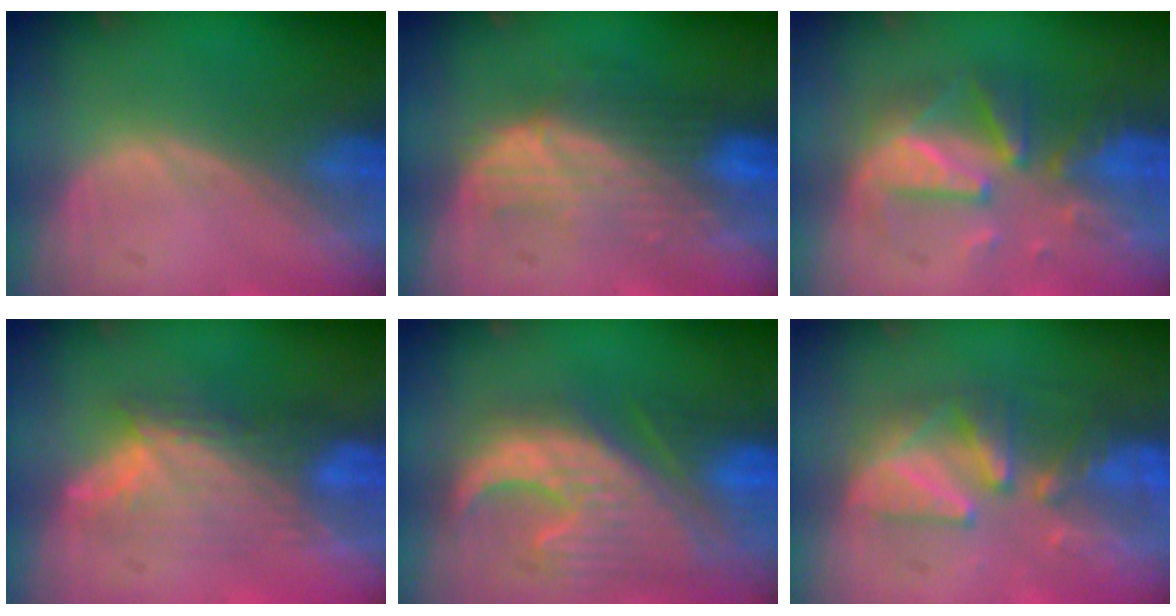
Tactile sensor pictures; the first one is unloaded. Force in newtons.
{"total": 7.3, "press": 7.3, "slide": 0.6}
{"total": 8.1, "press": 7.9, "slide": 2.0}
{"total": 7.0, "press": 6.8, "slide": 1.9}
{"total": 10.8, "press": 10.5, "slide": 2.8}
{"total": 7.6, "press": 7.5, "slide": 1.4}